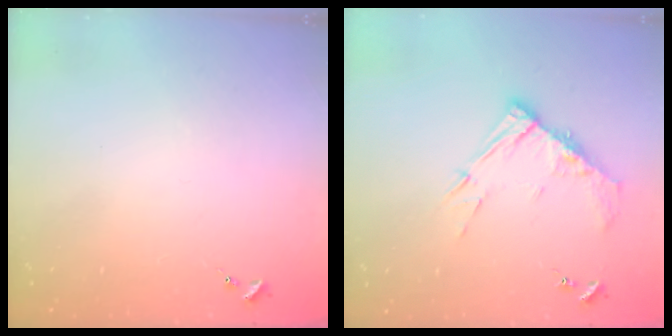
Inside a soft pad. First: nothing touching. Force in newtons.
{"total": 11.1, "press": 11.0, "slide": 1.1}